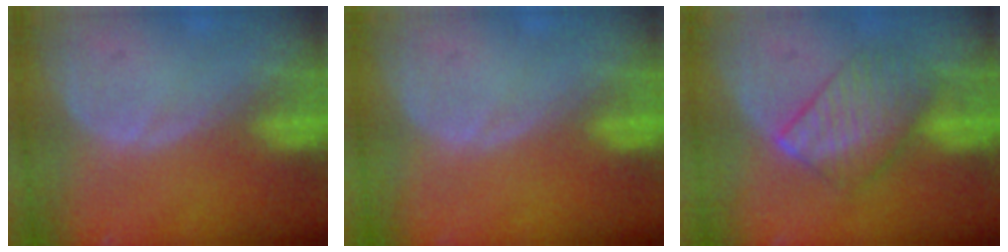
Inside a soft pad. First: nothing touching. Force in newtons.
{"total": 0.0}
{"total": 7.1, "press": 7.1, "slide": 0.3}